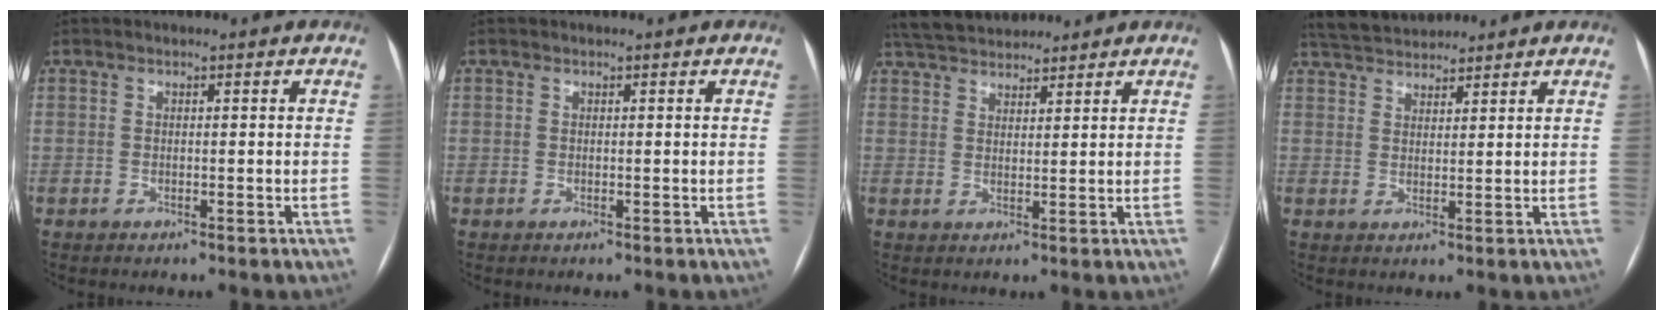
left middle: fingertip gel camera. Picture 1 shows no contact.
{"total": 0.0}
{"total": 8.6, "force": [7.8, 2.5, 2.6], "torque": [-0.047, 0.033, 0.134]}
{"total": 6.2, "force": [5.9, 1.4, 1.5], "torque": [-0.031, 0.032, 0.107]}